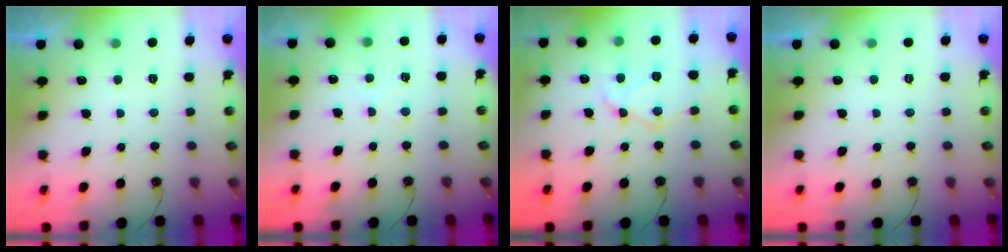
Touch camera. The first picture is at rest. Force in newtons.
{"total": 5.5, "press": 5.5, "slide": 0.3}
{"total": 13.5, "press": 13.4, "slide": 0.9}
{"total": 0.0}